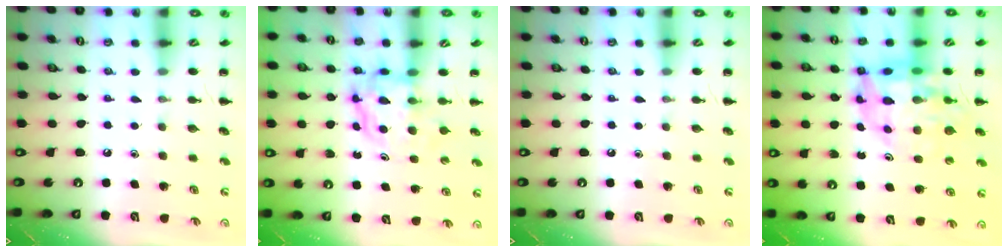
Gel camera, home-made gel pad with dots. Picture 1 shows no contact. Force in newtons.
{"total": 4.0, "press": 3.9, "slide": 0.4}
{"total": 0.0}
{"total": 12.1, "press": 11.6, "slide": 3.5}